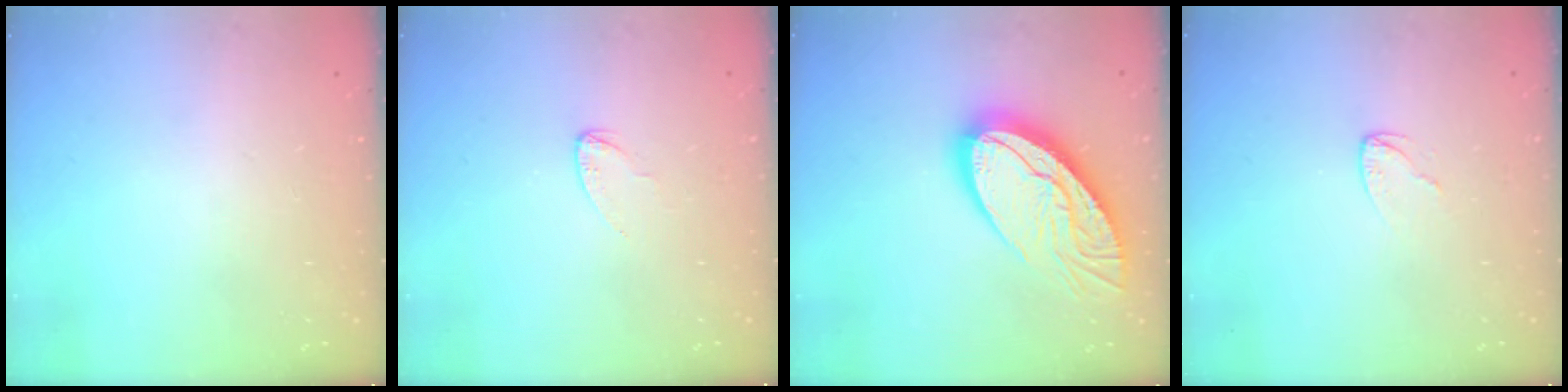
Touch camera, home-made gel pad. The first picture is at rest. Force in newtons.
{"total": 2.6, "press": 2.6, "slide": 0.2}
{"total": 20.0, "press": 19.9, "slide": 1.7}
{"total": 2.4, "press": 2.4, "slide": 0.2}